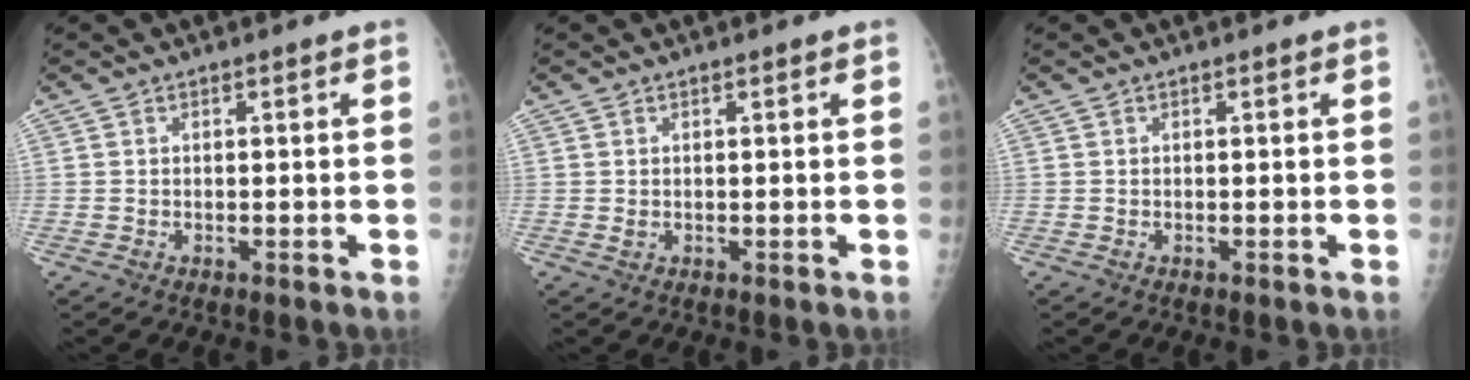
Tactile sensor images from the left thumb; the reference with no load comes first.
{"total": 1.1, "force": [0.6, 0.4, 0.8], "torque": [-0.012, 0.000, 0.011]}
{"total": 0.0}